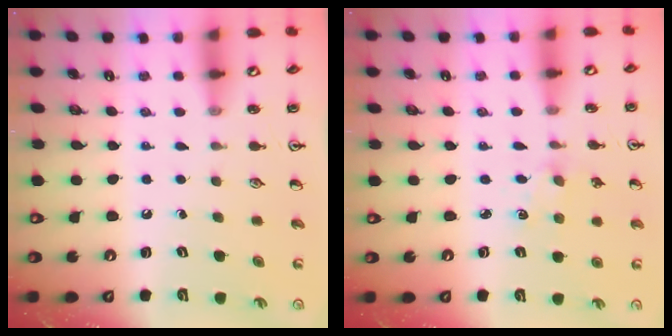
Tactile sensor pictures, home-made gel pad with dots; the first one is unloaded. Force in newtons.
{"total": 1.9, "press": 1.9, "slide": 0.2}